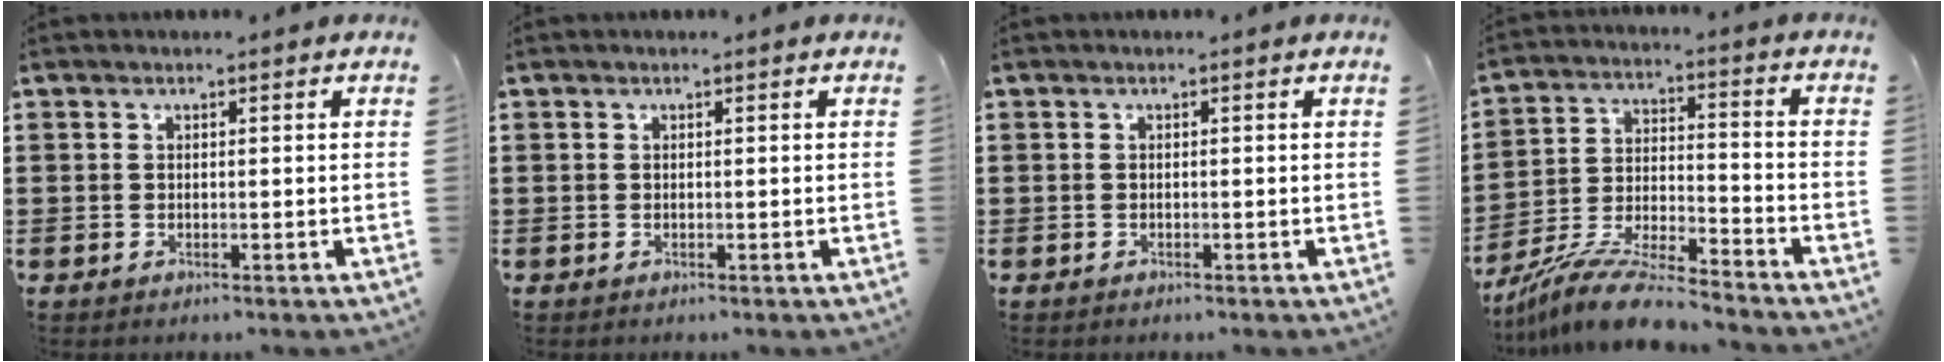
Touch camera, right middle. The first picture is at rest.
{"total": 0.0}
{"total": 0.0}
{"total": 10.6, "force": [-9.7, 0.7, 4.2], "torque": [-0.081, 0.019, -0.192]}